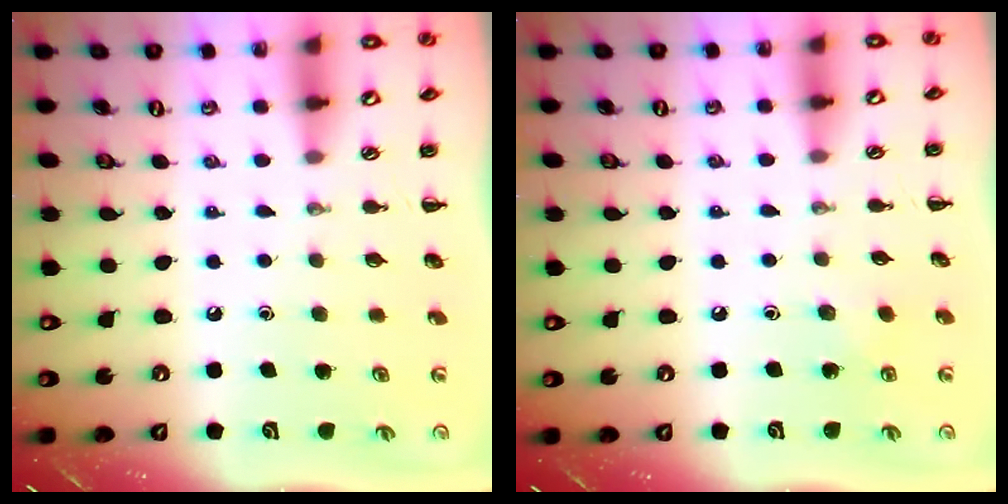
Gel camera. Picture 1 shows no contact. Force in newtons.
{"total": 4.0, "press": 3.8, "slide": 1.2}